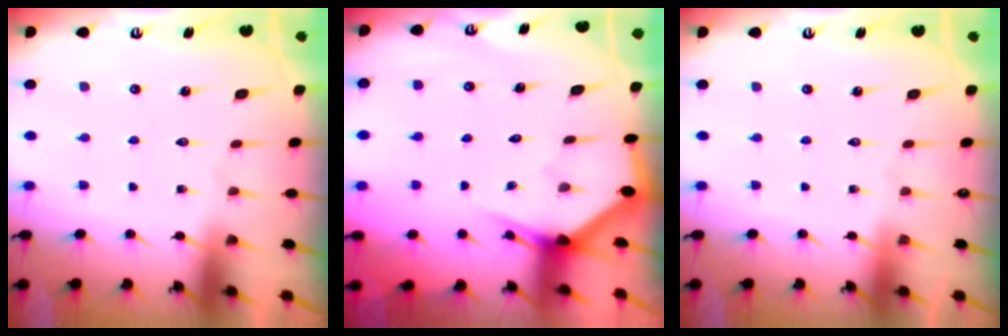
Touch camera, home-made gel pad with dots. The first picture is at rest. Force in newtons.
{"total": 3.0, "press": 3.0, "slide": 0.1}
{"total": 0.0}